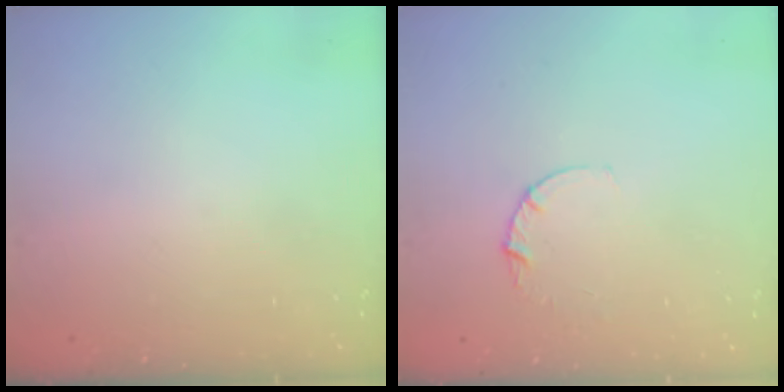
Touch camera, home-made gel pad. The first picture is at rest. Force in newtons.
{"total": 2.8, "press": 2.8, "slide": 0.3}